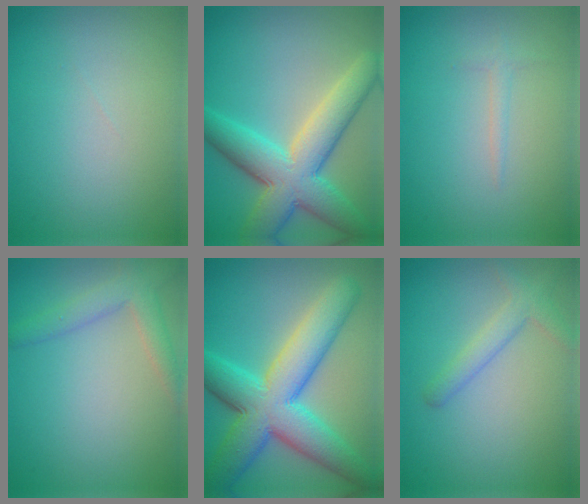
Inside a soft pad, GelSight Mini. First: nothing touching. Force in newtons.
{"total": 8.9, "press": 8.9, "slide": 0.4}
{"total": 0.8, "press": 0.8, "slide": 0.1}
{"total": 2.9, "press": 2.9, "slide": 0.2}
{"total": 10.9, "press": 10.9, "slide": 0.1}
{"total": 2.5, "press": 2.5, "slide": 0.1}